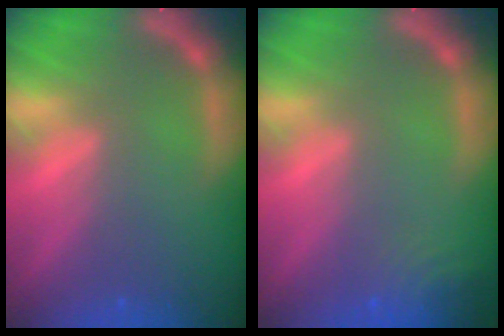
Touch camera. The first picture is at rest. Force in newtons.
{"total": 4.0}